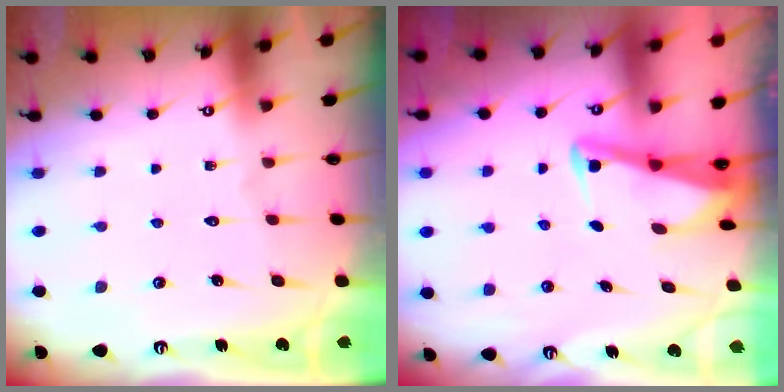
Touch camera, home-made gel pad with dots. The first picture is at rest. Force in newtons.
{"total": 2.9, "press": 2.9, "slide": 0.3}